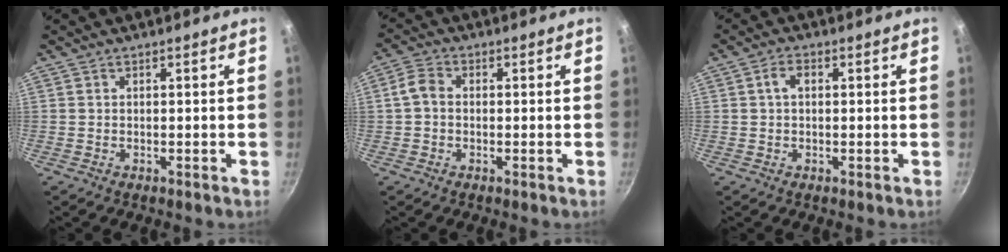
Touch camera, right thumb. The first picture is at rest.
{"total": 3.9, "force": [-0.2, 3.0, 2.4], "torque": [-0.048, 0.013, -0.013]}
{"total": 2.7, "force": [0.4, 1.8, 2.0], "torque": [-0.031, 0.008, 0.005]}